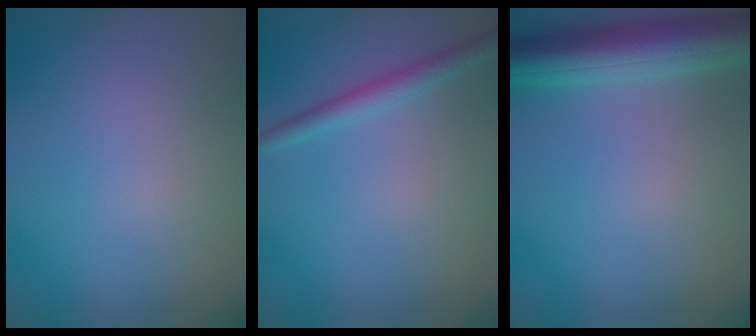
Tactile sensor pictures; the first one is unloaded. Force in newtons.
{"total": 1.9, "press": 1.9, "slide": 0.2}
{"total": 5.7, "press": 5.7, "slide": 0.3}